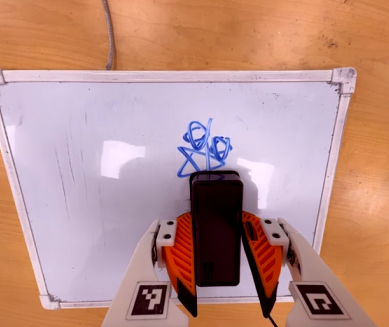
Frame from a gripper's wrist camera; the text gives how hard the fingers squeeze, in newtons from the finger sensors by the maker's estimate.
{"total": 5.7, "left": 4.5, "right": 6.9}